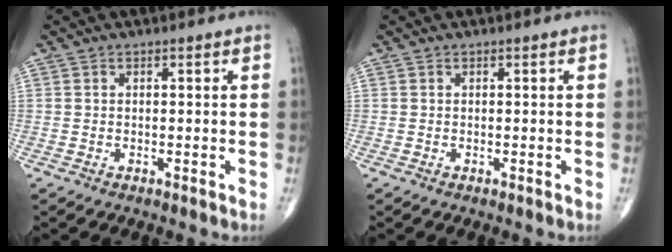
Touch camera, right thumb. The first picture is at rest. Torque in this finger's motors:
{"motor_torque": [0.00, 0.00, -0.01, -0.01, 0.00]}